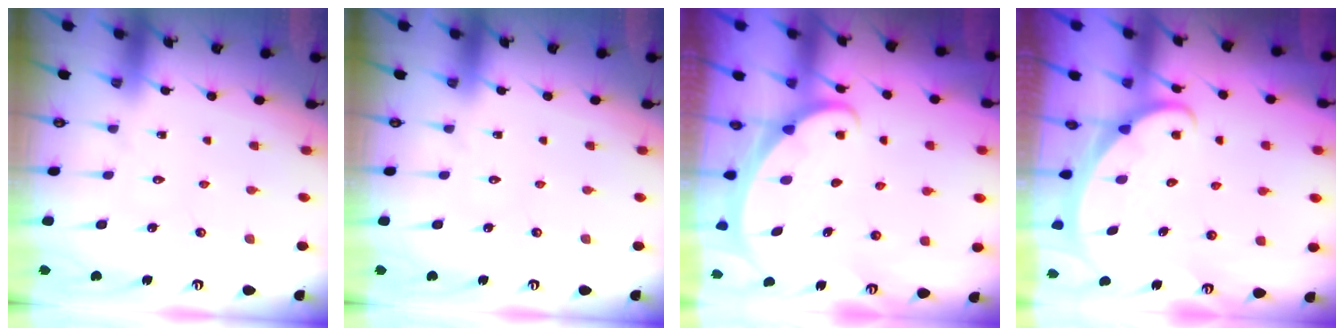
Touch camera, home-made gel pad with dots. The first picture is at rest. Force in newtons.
{"total": 0.0}
{"total": 1.5, "press": 1.5, "slide": 0.1}
{"total": 2.1, "press": 2.1, "slide": 0.2}